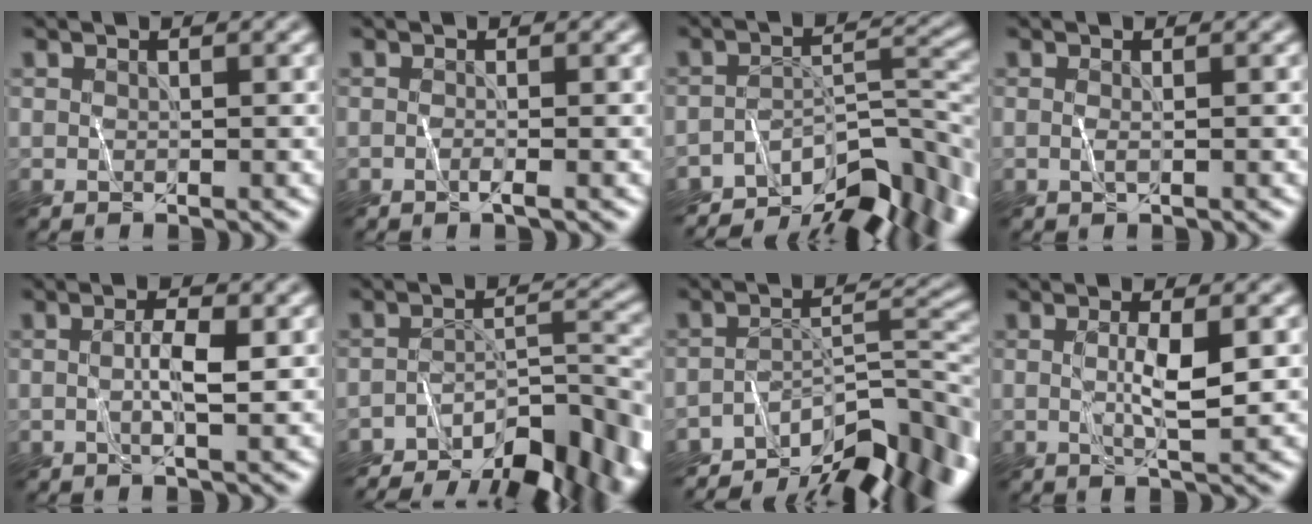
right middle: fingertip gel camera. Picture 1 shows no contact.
{"total": 0.8, "force": [-0.3, 0.2, 0.7], "torque": [-0.006, 0.004, -0.011]}
{"total": 9.7, "force": [-7.6, 3.3, 5.0], "torque": [-0.063, 0.000, -0.116]}
{"total": 0.6, "force": [0.1, 0.1, 0.6], "torque": [-0.012, 0.000, -0.003]}
{"total": 1.9, "force": [0.0, 0.1, 1.9], "torque": [-0.037, 0.006, -0.002]}
{"total": 11.9, "force": [-9.3, 3.8, 6.5], "torque": [-0.100, 0.001, -0.127]}
{"total": 10.8, "force": [-8.2, 3.6, 6.0], "torque": [-0.081, 0.005, -0.126]}
{"total": 2.8, "force": [0.3, 0.2, 2.8], "torque": [-0.051, 0.001, 0.005]}